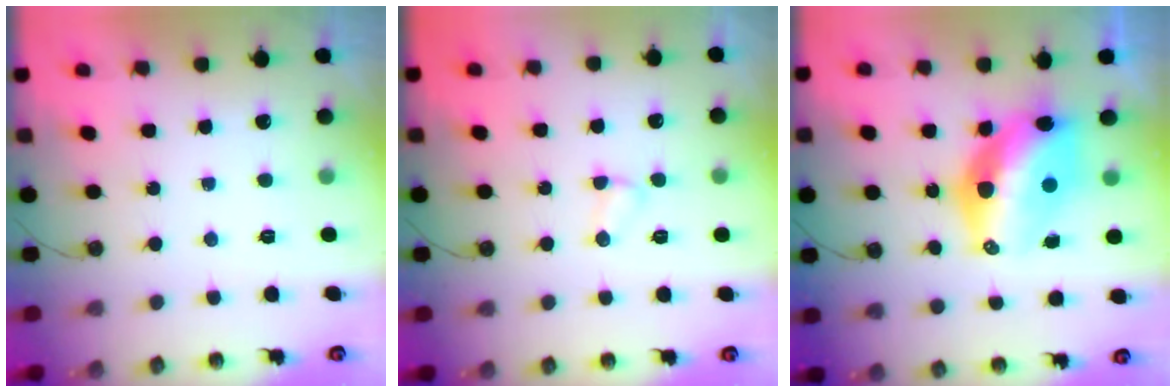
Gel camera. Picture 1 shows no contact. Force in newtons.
{"total": 2.6, "press": 2.6, "slide": 0.4}
{"total": 13.7, "press": 13.7, "slide": 1.0}